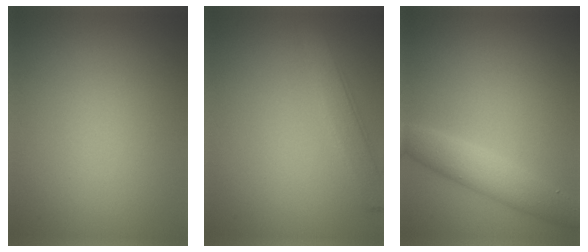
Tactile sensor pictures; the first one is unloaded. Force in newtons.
{"total": 2.9, "press": 2.9, "slide": 0.1}
{"total": 4.0, "press": 4.0, "slide": 0.4}